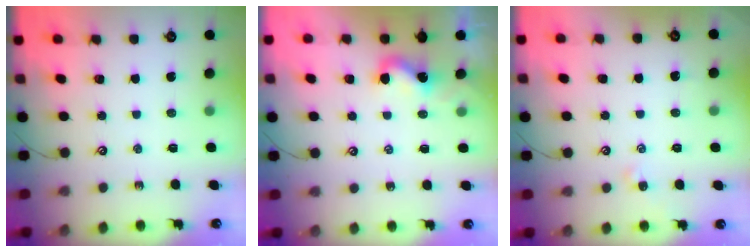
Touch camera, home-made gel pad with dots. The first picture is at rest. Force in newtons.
{"total": 3.8, "press": 3.8, "slide": 0.3}
{"total": 0.0}